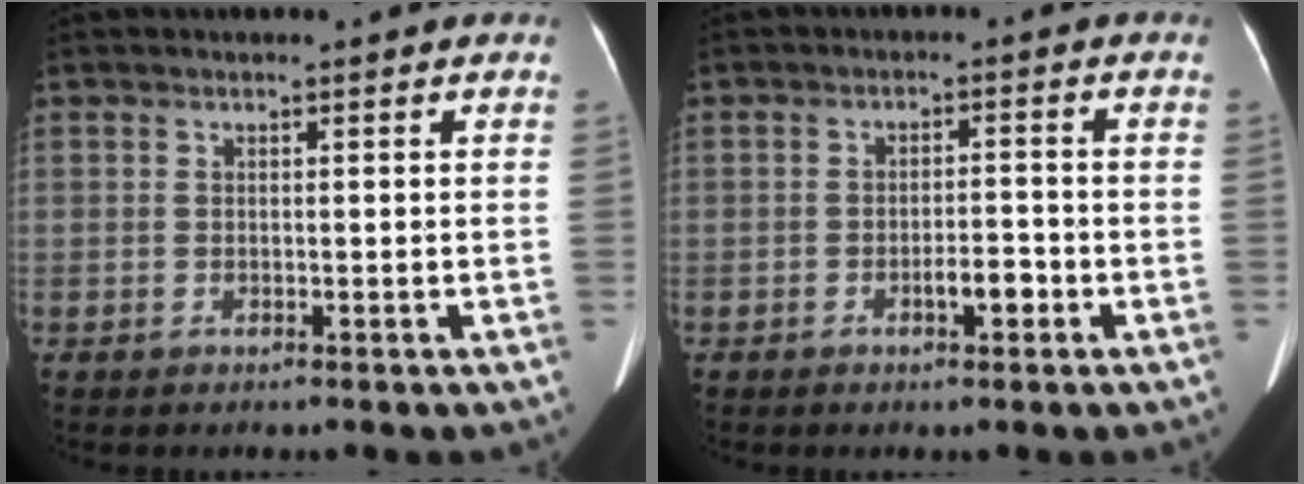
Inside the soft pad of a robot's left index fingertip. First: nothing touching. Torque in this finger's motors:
{"motor_torque": [0.02, 0.01, 0.05, 0.03]}